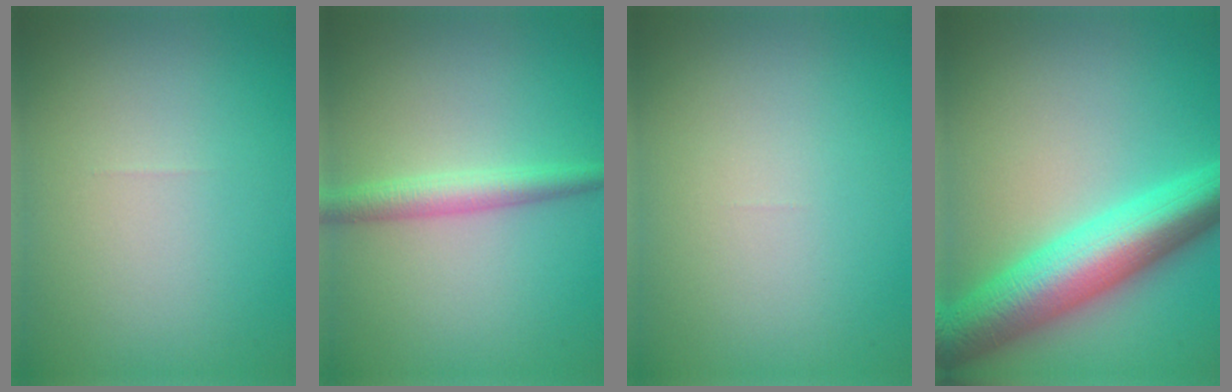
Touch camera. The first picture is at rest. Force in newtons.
{"total": 2.7, "press": 2.7, "slide": 0.1}
{"total": 0.0}
{"total": 9.5, "press": 9.5, "slide": 0.1}